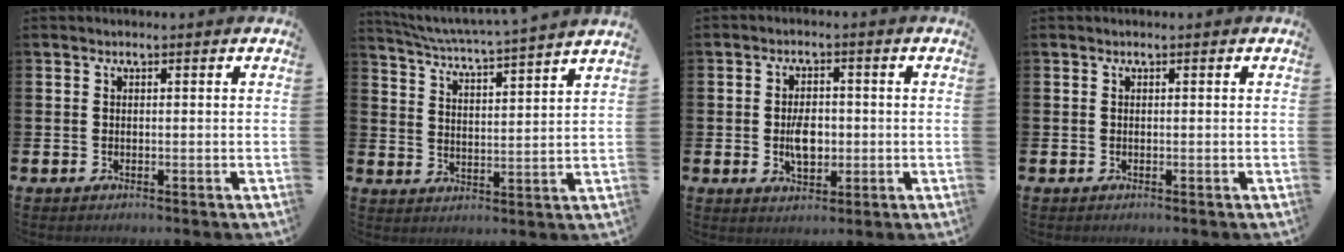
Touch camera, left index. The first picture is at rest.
{"total": 5.1, "force": [4.8, -0.5, 1.4], "torque": [-0.049, -0.041, 0.080]}
{"total": 4.6, "force": [-0.4, 2.7, 3.7], "torque": [-0.055, 0.000, -0.010]}
{"total": 0.0}